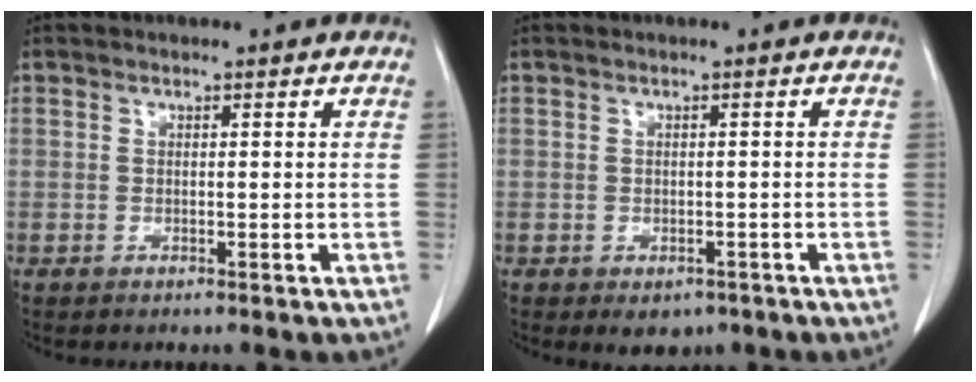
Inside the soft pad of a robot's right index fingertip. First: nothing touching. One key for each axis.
{"total": 3.3, "fx": -2.0, "fy": 2.2, "fz": 1.3, "tx": -0.007, "ty": 0.002, "tz": -0.016}